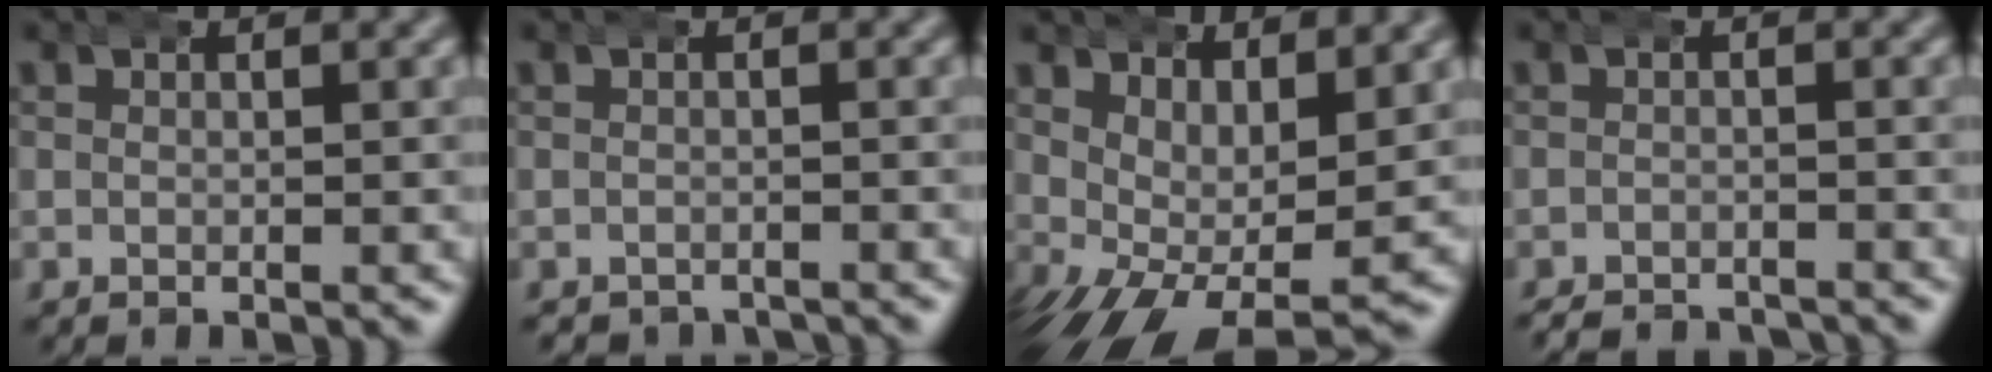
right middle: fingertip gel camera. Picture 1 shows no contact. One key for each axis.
{"total": 2.2, "fx": -2.1, "fy": 0.5, "fz": -0.3, "tx": 0.008, "ty": -0.013, "tz": -0.028}
{"total": 6.5, "fx": -1.1, "fy": 3.8, "fz": 5.1, "tx": -0.106, "ty": -0.042, "tz": 0.002}
{"total": 3.6, "fx": -3.6, "fy": 0.5, "fz": 0.2, "tx": -0.001, "ty": -0.017, "tz": -0.054}